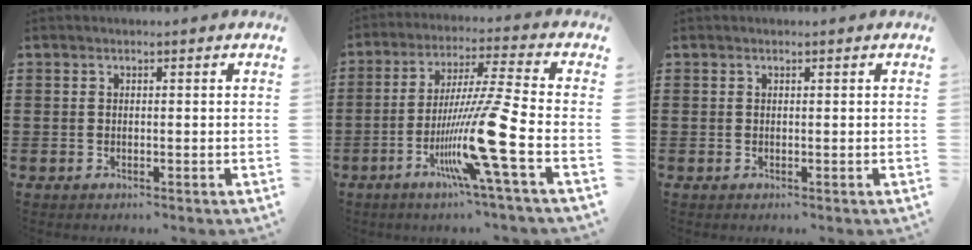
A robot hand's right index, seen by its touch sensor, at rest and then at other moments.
{"total": 14.4, "force": [-5.3, -0.3, 13.4], "torque": [-0.253, -0.007, -0.098]}
{"total": 0.0}